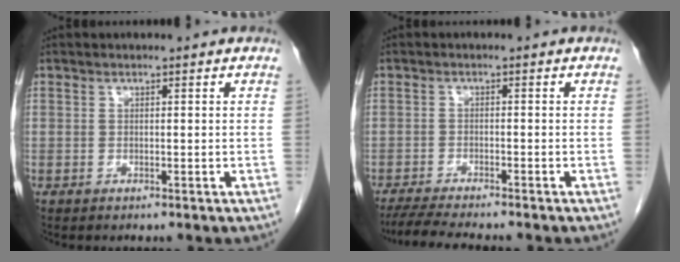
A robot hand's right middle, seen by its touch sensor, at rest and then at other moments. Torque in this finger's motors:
{"motor_torque": [0.32, -0.22, 0.09, 0.02]}